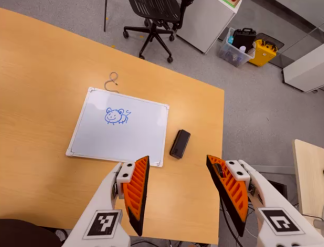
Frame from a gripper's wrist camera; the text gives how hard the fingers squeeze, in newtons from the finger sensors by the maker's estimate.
{"total": 0.0}